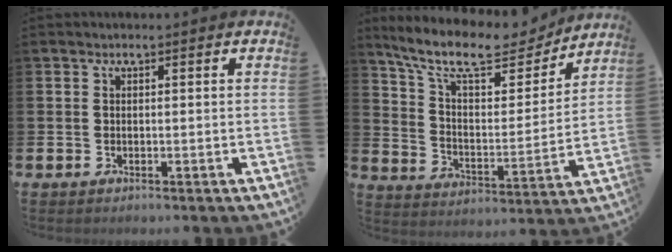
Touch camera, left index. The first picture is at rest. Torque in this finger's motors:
{"motor_torque": [1.11, -1.03, 0.29, 0.21]}